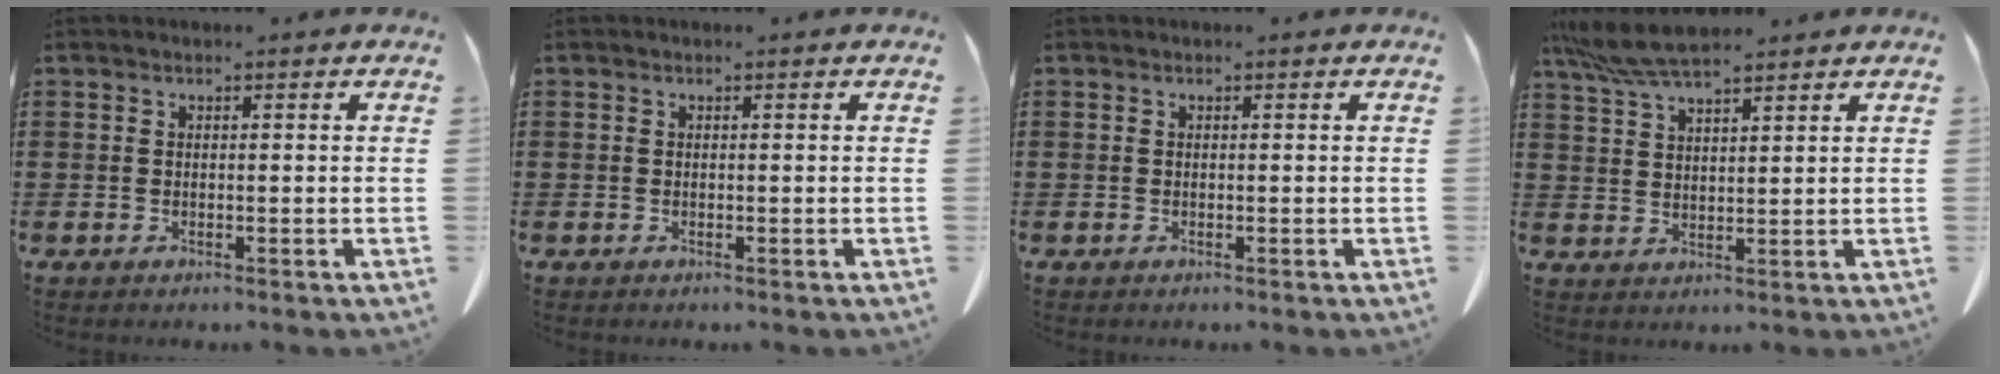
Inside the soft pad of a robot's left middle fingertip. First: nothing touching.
{"total": 0.0}
{"total": 0.0}
{"total": 6.9, "force": [5.8, 1.1, 3.6], "torque": [-0.087, -0.014, 0.109]}